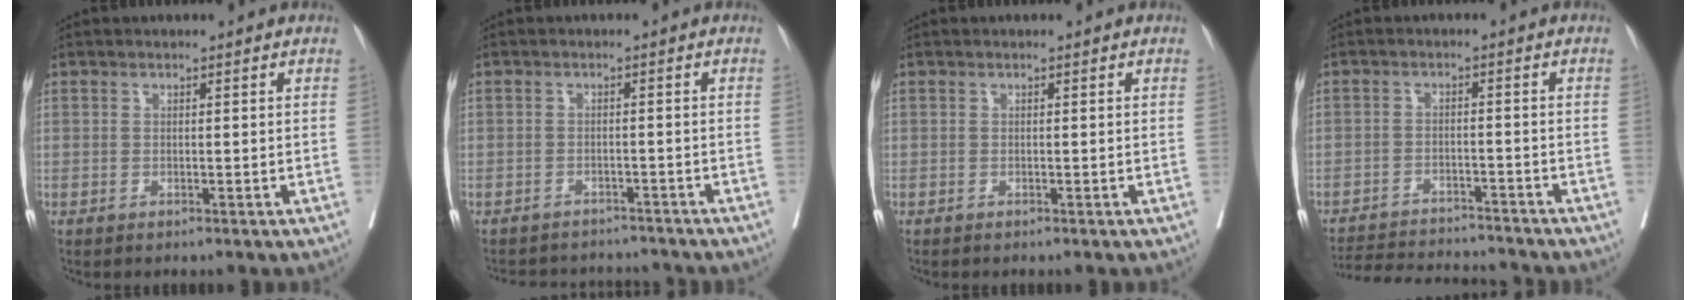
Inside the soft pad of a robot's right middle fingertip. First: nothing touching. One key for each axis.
{"total": 7.8, "fx": -7.4, "fy": 2.5, "fz": 0.6, "tx": -0.005, "ty": 0.012, "tz": -0.092}
{"total": 0.0}
{"total": 12.5, "fx": -12.0, "fy": 1.3, "fz": 3.1, "tx": -0.051, "ty": 0.001, "tz": -0.173}